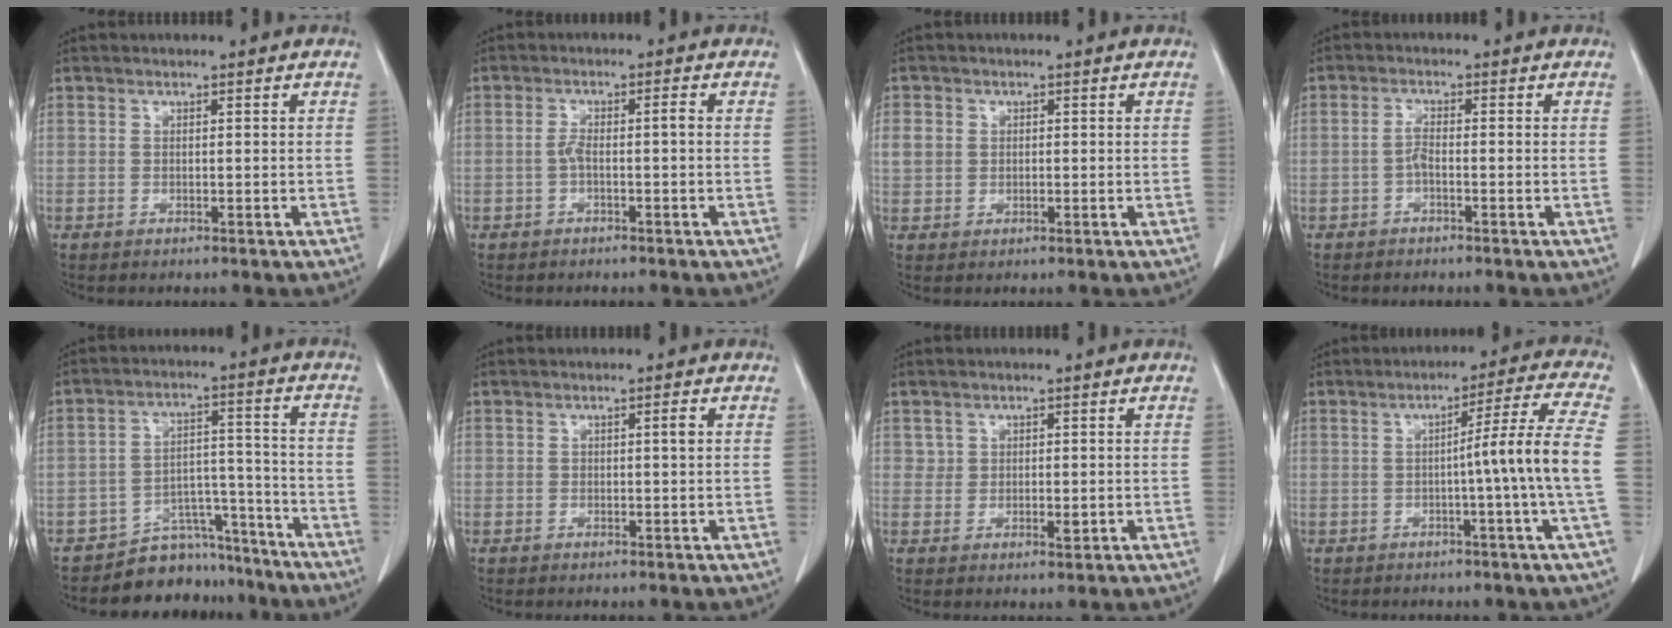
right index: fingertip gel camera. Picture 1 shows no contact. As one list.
[{"total": 2.7, "force": [-0.6, 0.4, 2.6], "torque": [-0.049, 0.010, -0.010]}, {"total": 3.3, "force": [0.5, 3.0, 1.3], "torque": [-0.027, 0.012, 0.015]}, {"total": 1.8, "force": [-0.8, 0.4, 1.6], "torque": [-0.031, 0.003, -0.017]}, {"total": 8.8, "force": [-7.9, 3.9, 0.0], "torque": [0.023, 0.067, -0.121]}, {"total": 1.2, "force": [0.2, 0.1, 1.2], "torque": [-0.018, 0.002, 0.004]}, {"total": 2.0, "force": [0.4, 1.7, 1.0], "torque": [-0.011, -0.003, 0.008]}, {"total": 9.8, "force": [-1.1, -2.5, 9.4], "torque": [-0.129, 0.004, -0.015]}]